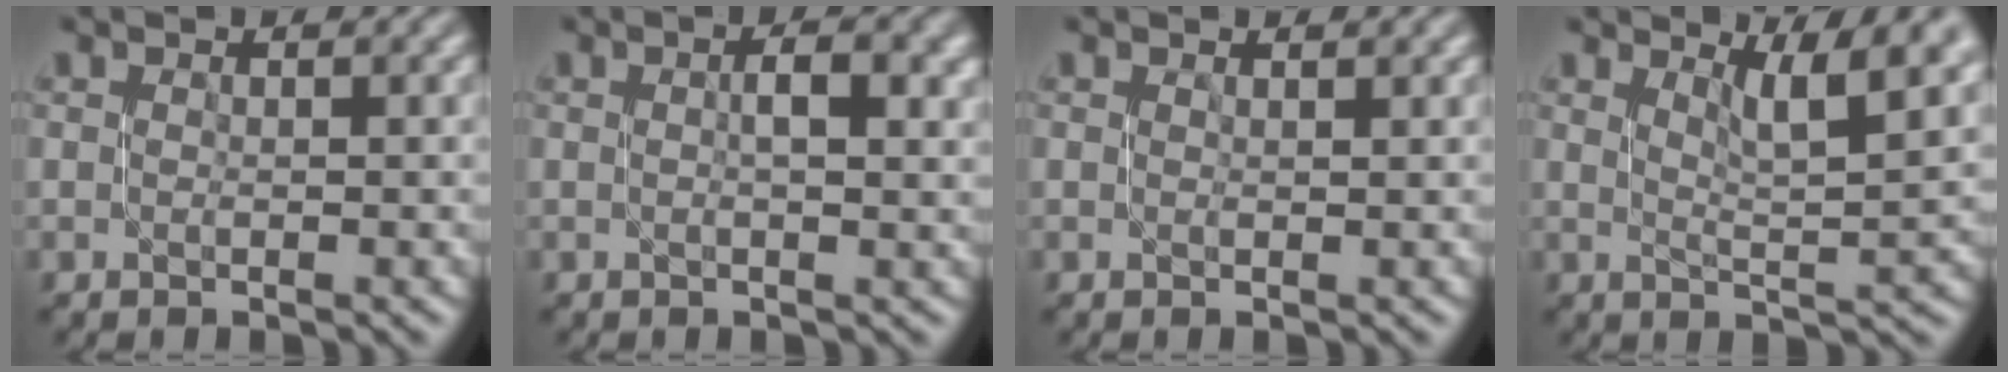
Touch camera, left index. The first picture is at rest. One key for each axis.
{"total": 3.5, "fx": 0.5, "fy": 1.1, "fz": 3.3, "tx": -0.043, "ty": 0.009, "tz": 0.008}
{"total": 0.6, "fx": 0.5, "fy": 0.2, "fz": 0.3, "tx": -0.001, "ty": 0.001, "tz": 0.008}
{"total": 6.3, "fx": 3.4, "fy": 1.6, "fz": 5.1, "tx": -0.066, "ty": 0.001, "tz": 0.063}